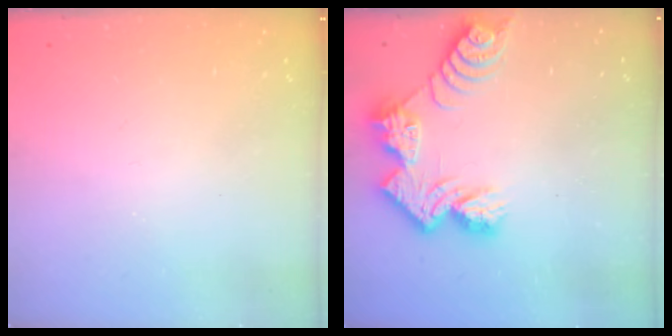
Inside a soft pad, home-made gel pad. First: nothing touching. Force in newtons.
{"total": 10.9, "press": 10.9, "slide": 0.8}